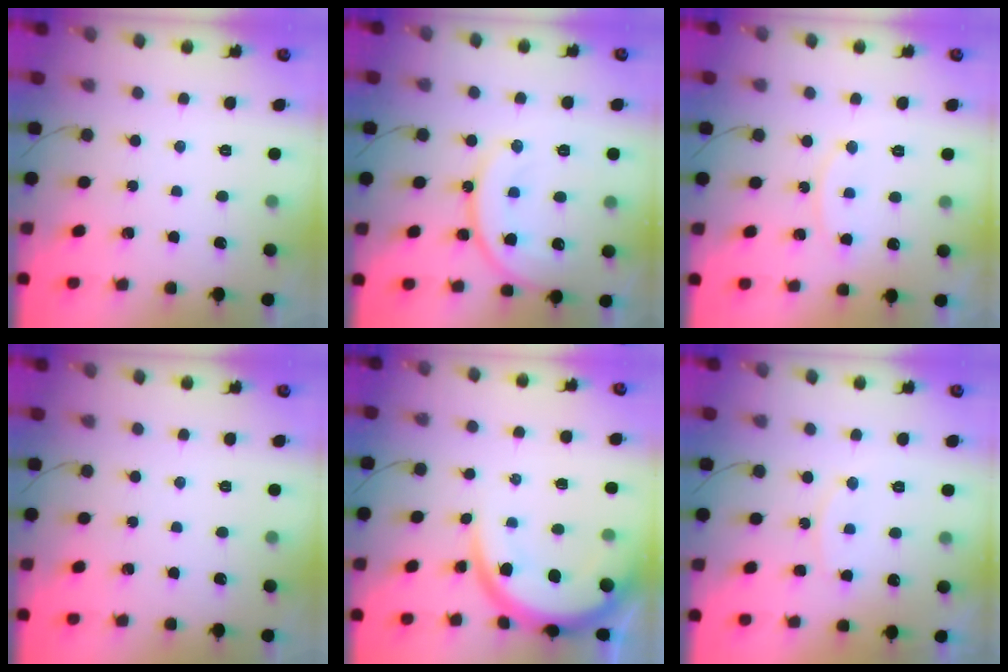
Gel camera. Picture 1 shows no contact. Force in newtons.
{"total": 15.4, "press": 15.2, "slide": 1.8}
{"total": 7.8, "press": 7.8, "slide": 0.6}
{"total": 0.0}
{"total": 11.0, "press": 11.0, "slide": 1.1}
{"total": 7.7, "press": 7.7, "slide": 0.4}